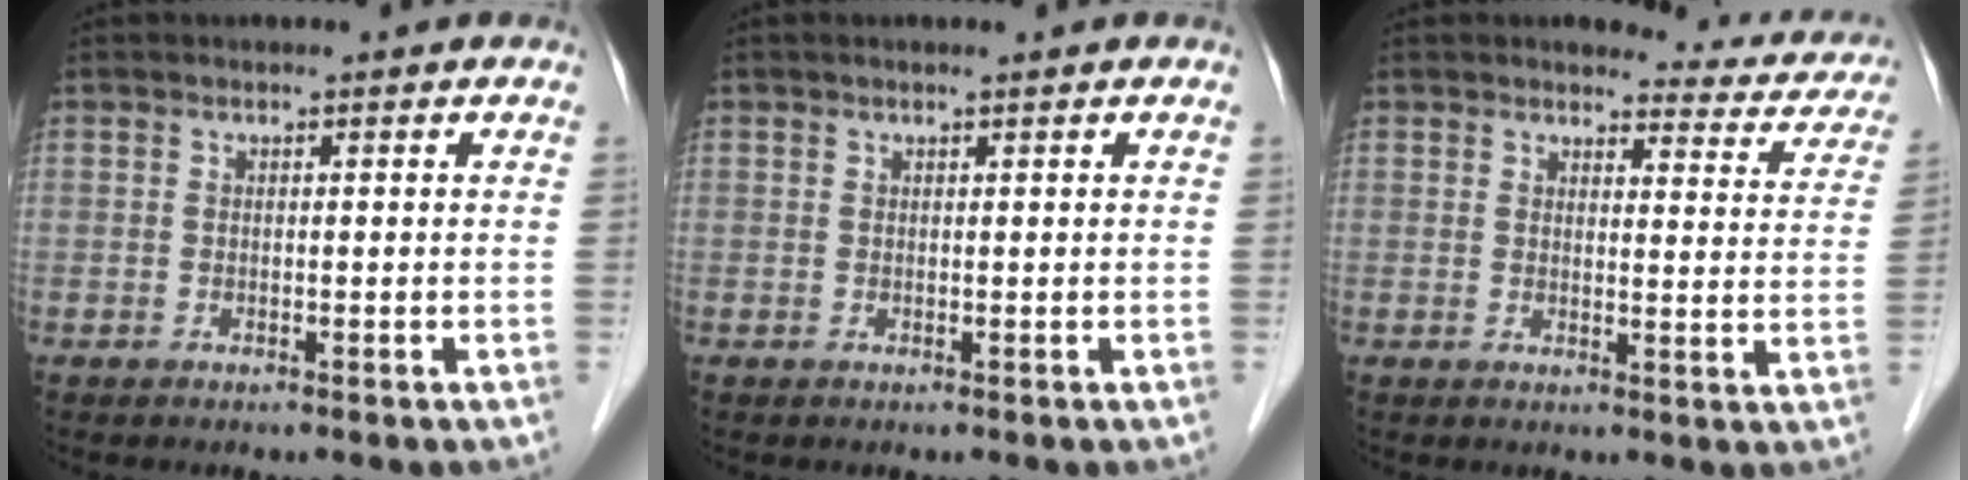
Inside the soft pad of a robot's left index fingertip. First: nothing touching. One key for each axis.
{"total": 0.8, "fx": 0.6, "fy": 0.1, "fz": 0.4, "tx": -0.008, "ty": 0.002, "tz": 0.011}
{"total": 10.2, "fx": 9.6, "fy": 2.9, "fz": 1.8, "tx": 0.008, "ty": -0.033, "tz": 0.082}